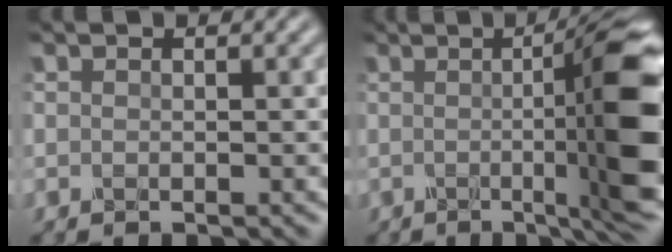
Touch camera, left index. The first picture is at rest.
{"total": 13.7, "force": [-0.3, 2.9, 13.4], "torque": [-0.135, -0.002, -0.002]}